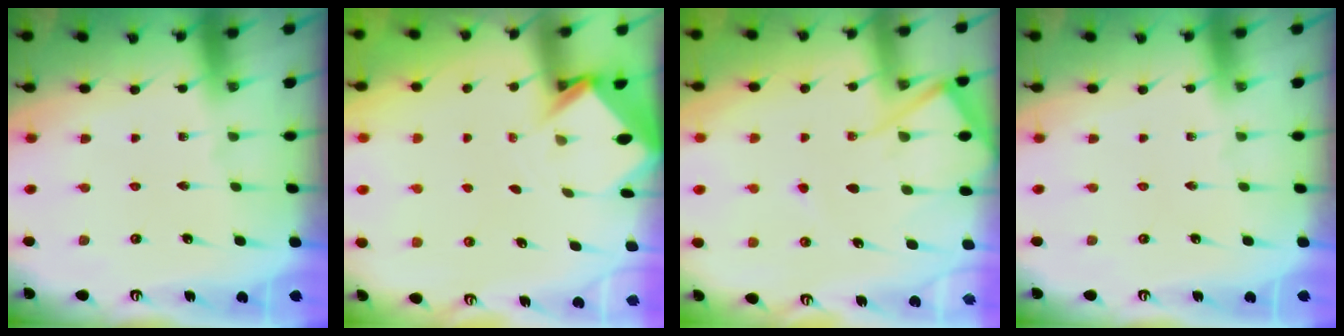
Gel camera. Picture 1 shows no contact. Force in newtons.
{"total": 3.0, "press": 2.9, "slide": 0.3}
{"total": 8.7, "press": 8.7, "slide": 1.1}
{"total": 0.0}